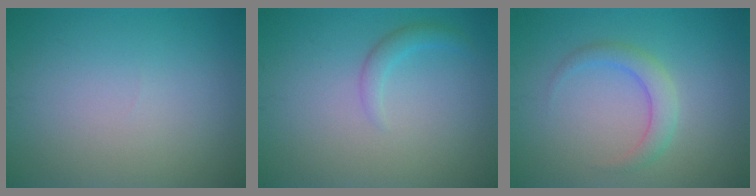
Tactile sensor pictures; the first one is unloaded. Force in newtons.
{"total": 1.5, "press": 1.5, "slide": 0.0}
{"total": 2.4, "press": 2.4, "slide": 0.0}